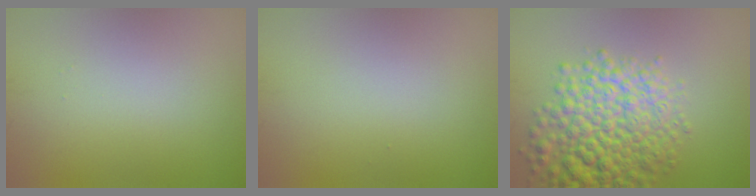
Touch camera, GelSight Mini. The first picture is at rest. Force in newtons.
{"total": 0.0}
{"total": 9.2, "press": 9.2, "slide": 0.5}